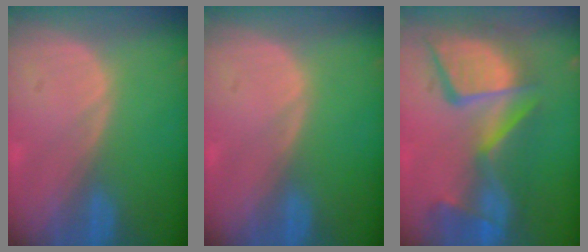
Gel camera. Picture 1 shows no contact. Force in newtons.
{"total": 0.0}
{"total": 13.6, "press": 11.2, "slide": 7.8}